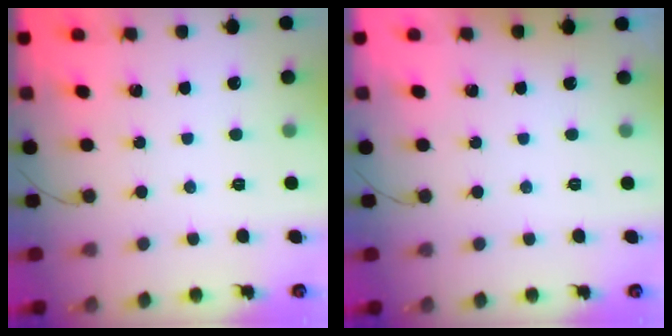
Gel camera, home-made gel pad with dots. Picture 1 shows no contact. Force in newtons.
{"total": 0.0}